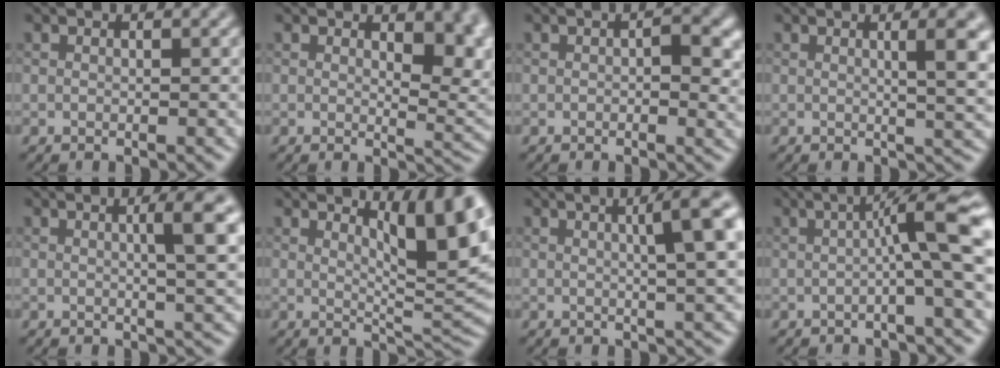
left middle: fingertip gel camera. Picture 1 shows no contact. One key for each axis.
{"total": 4.9, "fx": 1.9, "fy": 2.3, "fz": 3.9, "tx": -0.039, "ty": -0.009, "tz": 0.031}
{"total": 3.2, "fx": 0.3, "fy": 1.5, "fz": 2.8, "tx": -0.032, "ty": -0.001, "tz": 0.001}
{"total": 4.8, "fx": 1.2, "fy": 1.4, "fz": 4.4, "tx": -0.041, "ty": 0.005, "tz": 0.013}
{"total": 4.6, "fx": 0.9, "fy": 0.8, "fz": 4.4, "tx": -0.058, "ty": 0.006, "tz": 0.013}
{"total": 7.7, "fx": 3.6, "fy": 1.9, "fz": 6.6, "tx": -0.084, "ty": -0.002, "tz": 0.063}
{"total": 6.3, "fx": 1.6, "fy": 1.4, "fz": 6.0, "tx": -0.060, "ty": 0.016, "tz": 0.023}
{"total": 6.8, "fx": 0.1, "fy": 0.7, "fz": 6.8, "tx": -0.101, "ty": 0.016, "tz": -0.008}